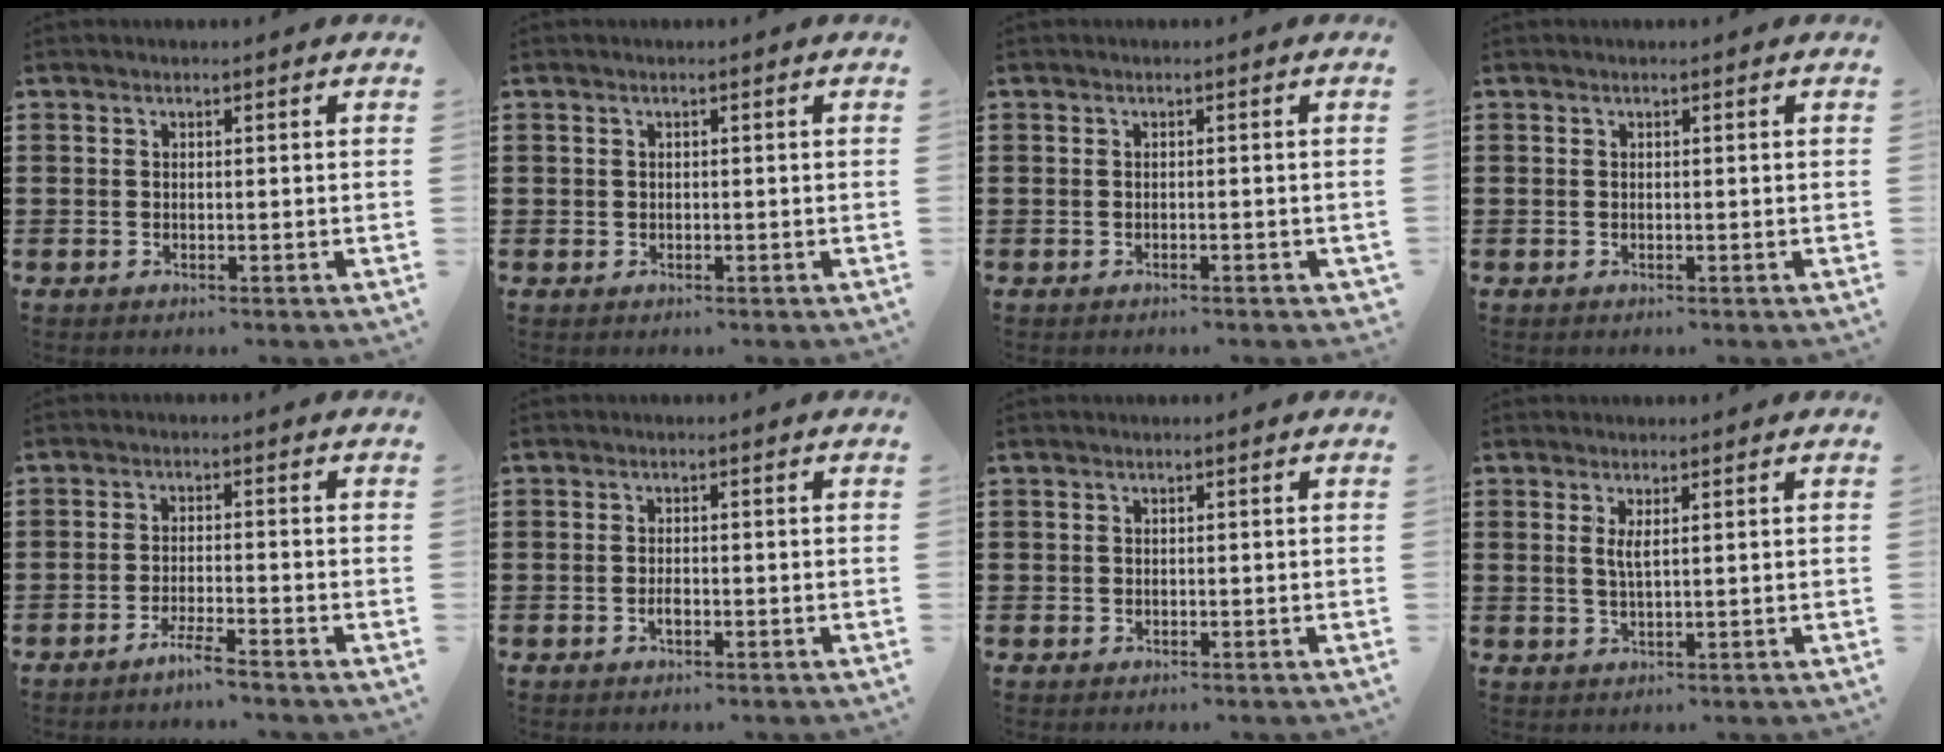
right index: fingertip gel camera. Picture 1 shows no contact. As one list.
[{"total": 0.6, "force": [-0.1, 0.6, 0.1], "torque": [-0.002, 0.005, -0.004]}, {"total": 0.5, "force": [-0.3, 0.0, 0.4], "torque": [-0.010, -0.006, -0.005]}, {"total": 0.0}, {"total": 3.1, "force": [-2.7, -0.2, 1.6], "torque": [-0.032, 0.000, -0.051]}, {"total": 1.5, "force": [-0.7, 0.7, 1.2], "torque": [-0.024, -0.001, -0.012]}, {"total": 0.5, "force": [0.1, 0.5, 0.0], "torque": [-0.001, 0.005, 0.000]}, {"total": 2.1, "force": [0.8, 0.5, 1.9], "torque": [-0.041, 0.002, 0.013]}]